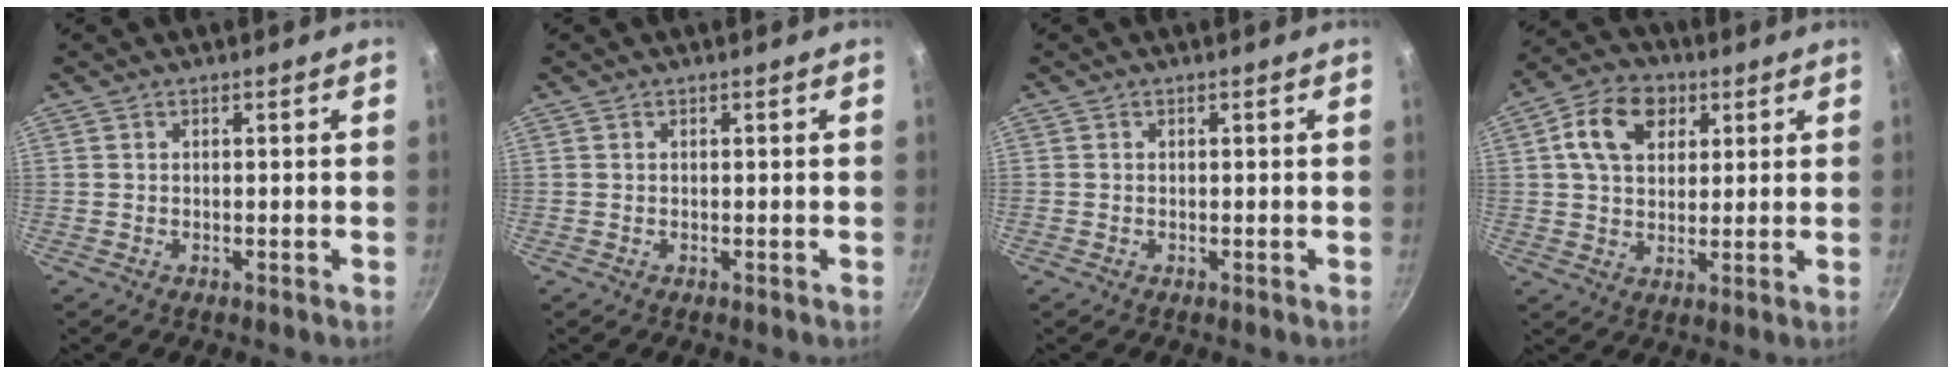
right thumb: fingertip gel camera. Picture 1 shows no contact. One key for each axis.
{"total": 0.0}
{"total": 0.0}
{"total": 11.1, "fx": 3.8, "fy": 8.1, "fz": 6.7, "tx": -0.096, "ty": 0.005, "tz": 0.053}